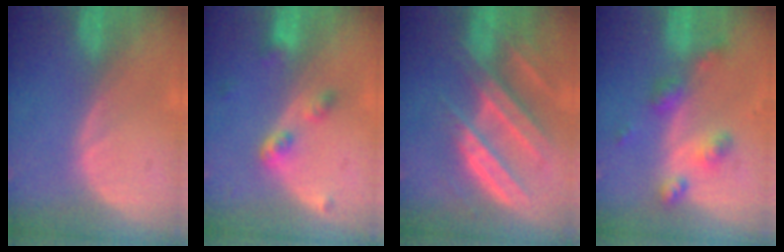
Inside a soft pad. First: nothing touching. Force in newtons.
{"total": 4.3, "press": 4.0, "slide": 1.6}
{"total": 9.6, "press": 8.5, "slide": 4.5}
{"total": 6.0, "press": 5.2, "slide": 3.0}